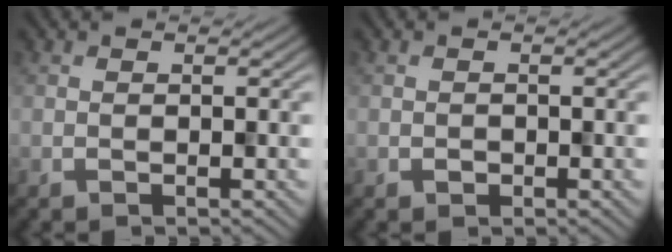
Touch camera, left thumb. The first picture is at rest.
{"total": 0.7, "force": [-0.3, 0.7, 0.2], "torque": [-0.007, -0.001, -0.008]}